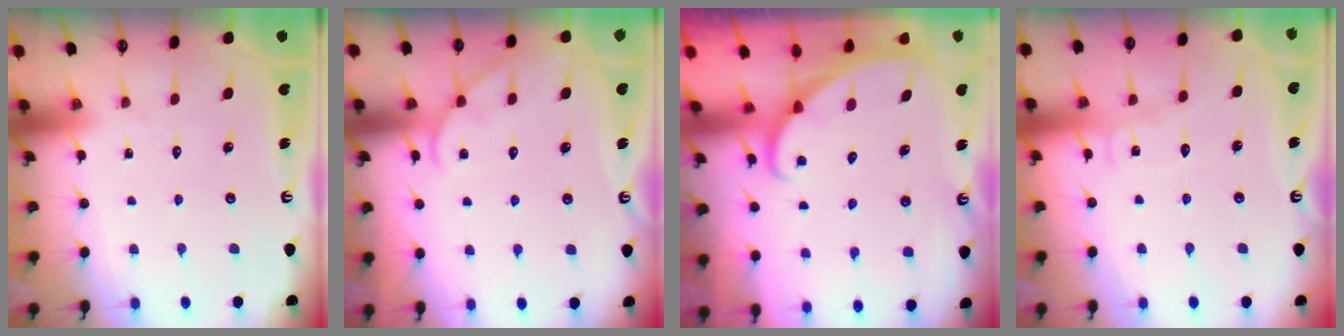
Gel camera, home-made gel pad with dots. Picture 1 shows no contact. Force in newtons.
{"total": 4.6, "press": 4.6, "slide": 0.5}
{"total": 1.4, "press": 1.4, "slide": 0.0}
{"total": 5.9, "press": 5.9, "slide": 0.5}